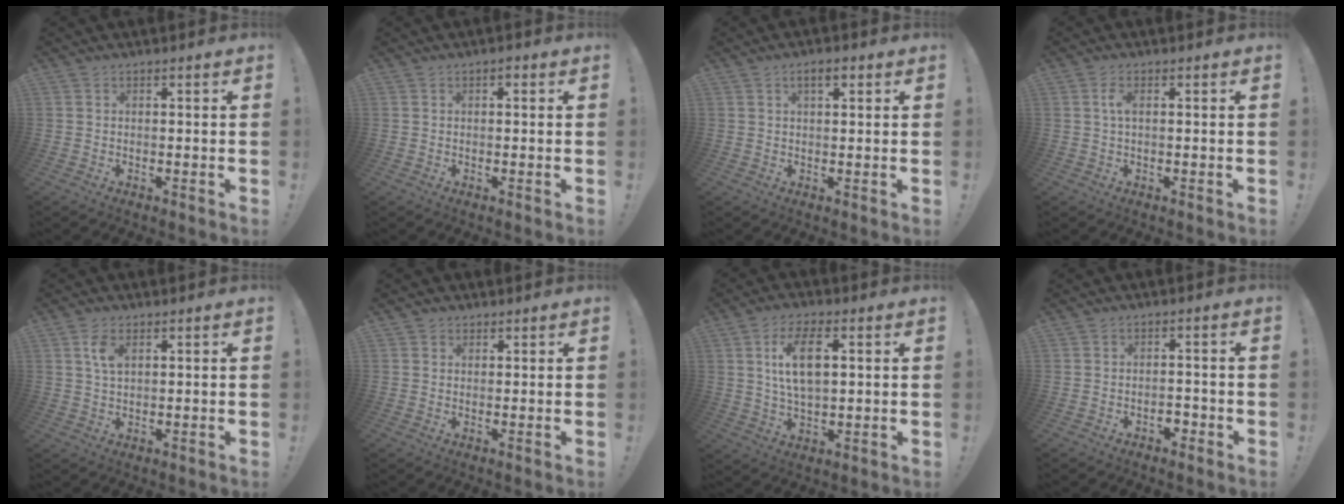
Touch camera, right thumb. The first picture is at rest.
{"total": 0.6, "force": [-0.1, 0.4, 0.4], "torque": [-0.003, 0.001, -0.003]}
{"total": 3.4, "force": [1.6, 1.3, 2.7], "torque": [-0.044, -0.001, 0.026]}
{"total": 2.8, "force": [0.4, 0.9, 2.6], "torque": [-0.047, 0.001, 0.004]}
{"total": 4.7, "force": [1.9, 2.3, 3.6], "torque": [-0.062, -0.002, 0.032]}
{"total": 5.3, "force": [1.9, 4.9, 0.8], "torque": [-0.011, -0.008, 0.038]}
{"total": 11.3, "force": [2.9, 5.7, 9.3], "torque": [-0.166, 0.001, 0.049]}
{"total": 2.3, "force": [-1.6, 1.2, 1.1], "torque": [-0.011, -0.007, -0.030]}